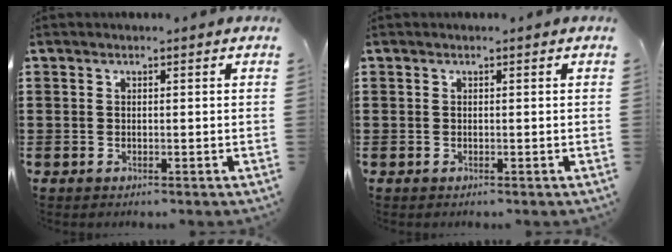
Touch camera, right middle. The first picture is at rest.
{"total": 0.0}